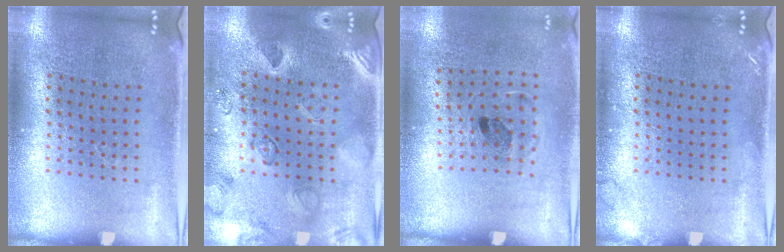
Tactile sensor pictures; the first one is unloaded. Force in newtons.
{"total": 2.3, "press": 2.1, "slide": 1.0}
{"total": 1.2, "press": 0.7, "slide": 0.9}
{"total": 0.8, "press": 0.8, "slide": 0.1}